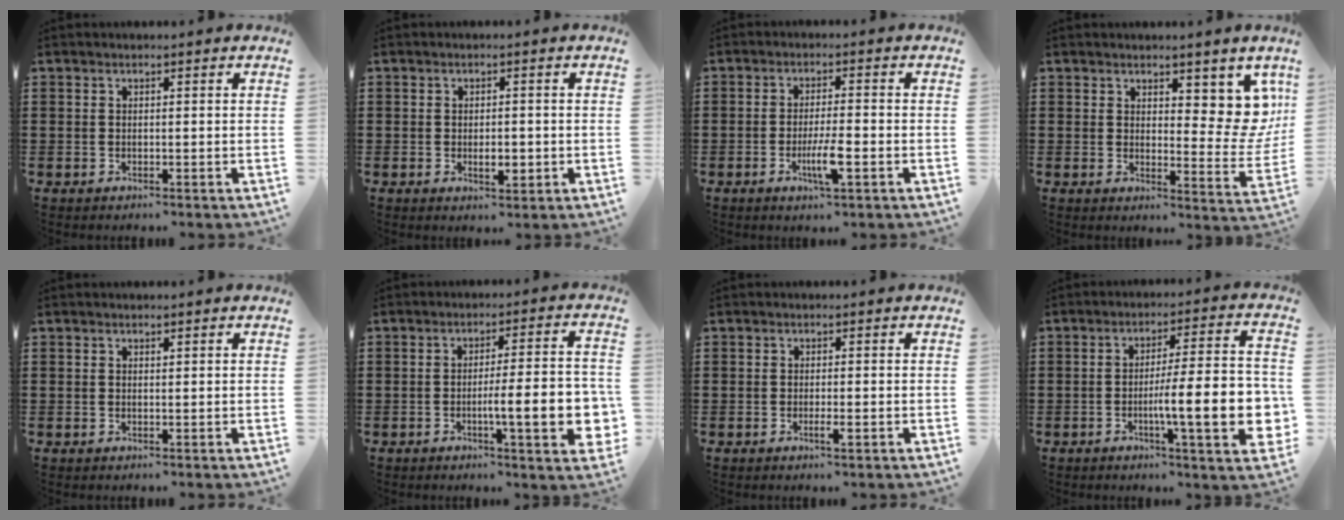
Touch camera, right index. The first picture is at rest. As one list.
[{"total": 3.1, "force": [-0.6, 1.4, 2.7], "torque": [-0.041, -0.001, -0.013]}, {"total": 5.2, "force": [-2.0, 0.8, 4.8], "torque": [-0.092, -0.007, -0.036]}, {"total": 6.9, "force": [4.7, 3.4, 3.7], "torque": [-0.049, -0.029, 0.081]}, {"total": 0.0}, {"total": 10.6, "force": [-2.5, 1.9, 10.2], "torque": [-0.155, -0.011, -0.042]}, {"total": 1.5, "force": [-0.6, 0.1, 1.4], "torque": [-0.025, -0.007, -0.009]}, {"total": 13.5, "force": [-3.1, 2.4, 13.0], "torque": [-0.203, -0.015, -0.058]}]